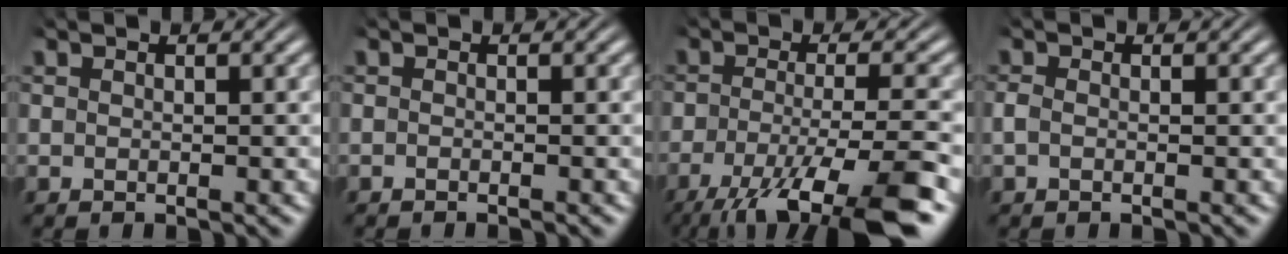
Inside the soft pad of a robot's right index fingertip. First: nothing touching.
{"total": 0.8, "force": [-0.7, -0.2, 0.1], "torque": [-0.003, -0.004, -0.012]}
{"total": 9.9, "force": [-5.1, 4.0, 7.5], "torque": [-0.135, -0.040, -0.061]}
{"total": 0.7, "force": [-0.3, 0.2, 0.5], "torque": [-0.017, -0.004, -0.003]}